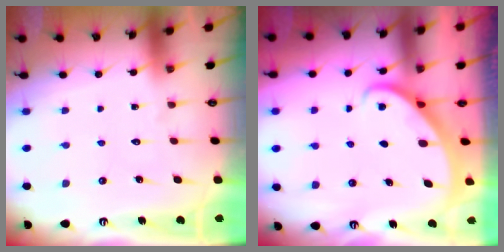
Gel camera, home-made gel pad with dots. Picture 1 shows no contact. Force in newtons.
{"total": 1.9, "press": 1.9, "slide": 0.2}